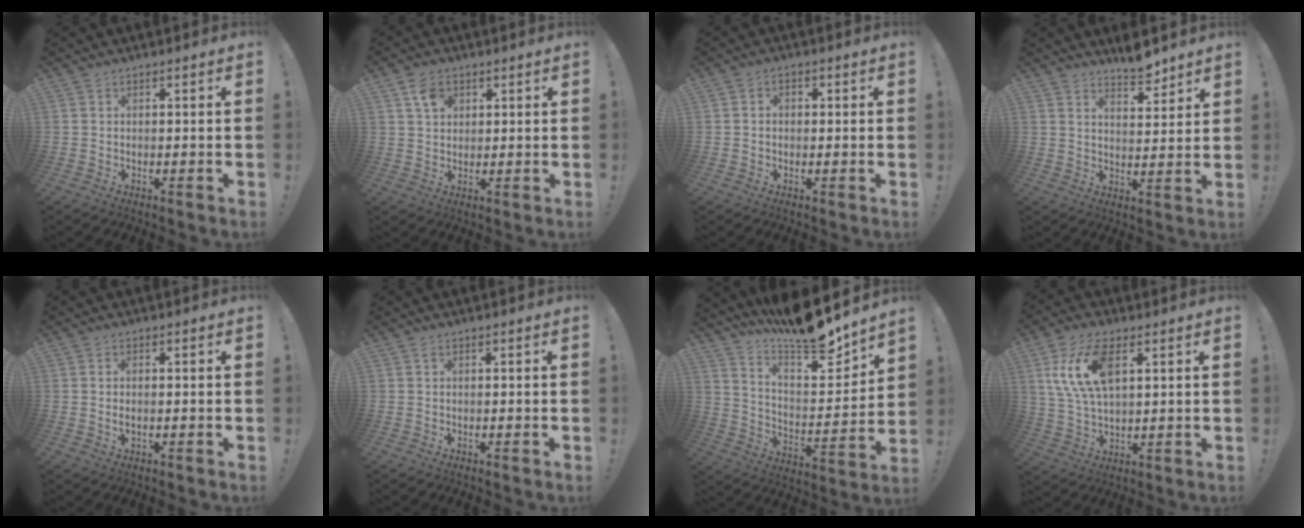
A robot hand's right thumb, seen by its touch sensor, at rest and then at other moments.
{"total": 5.6, "force": [2.7, 4.3, 2.4], "torque": [-0.028, -0.008, 0.047]}
{"total": 1.8, "force": [-0.7, 1.4, 1.0], "torque": [-0.014, 0.008, -0.013]}
{"total": 6.6, "force": [5.9, 1.5, 2.6], "torque": [-0.027, -0.045, 0.102]}
{"total": 1.5, "force": [-0.1, 0.4, 1.4], "torque": [-0.024, 0.001, -0.003]}
{"total": 0.5, "force": [0.3, 0.3, 0.2], "torque": [-0.001, -0.001, 0.005]}
{"total": 15.4, "force": [13.7, 2.2, 6.7], "torque": [-0.114, -0.124, 0.230]}
{"total": 13.6, "force": [5.4, 7.0, 10.3], "torque": [-0.215, -0.011, 0.097]}